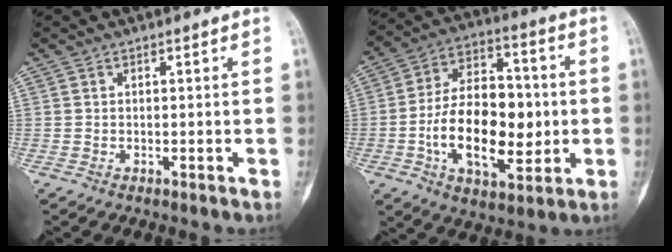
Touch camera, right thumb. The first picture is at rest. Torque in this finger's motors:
{"motor_torque": [2.39, 2.62, 1.35, -1.00, 0.14]}